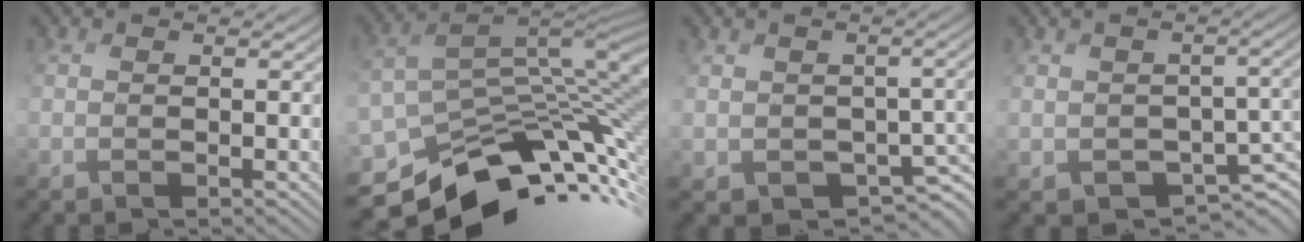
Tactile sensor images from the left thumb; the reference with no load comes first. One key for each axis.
{"total": 10.3, "fx": -5.5, "fy": 6.0, "fz": 6.2, "tx": -0.136, "ty": -0.020, "tz": -0.084}
{"total": 3.0, "fx": -0.8, "fy": 2.8, "fz": 0.8, "tx": -0.025, "ty": -0.016, "tz": -0.001}
{"total": 3.2, "fx": -1.6, "fy": 2.7, "fz": 1.0, "tx": -0.020, "ty": -0.013, "tz": -0.017}